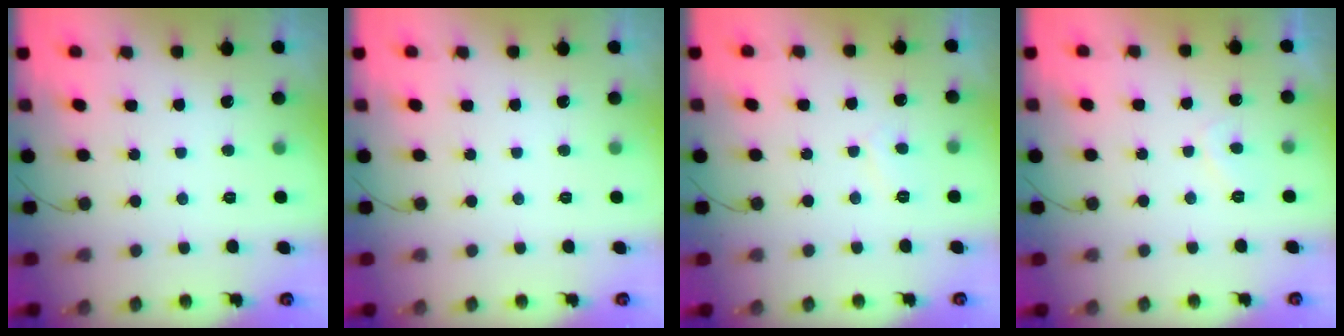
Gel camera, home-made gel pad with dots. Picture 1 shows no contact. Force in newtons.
{"total": 0.0}
{"total": 3.9, "press": 3.9, "slide": 0.5}
{"total": 1.8, "press": 1.7, "slide": 0.7}